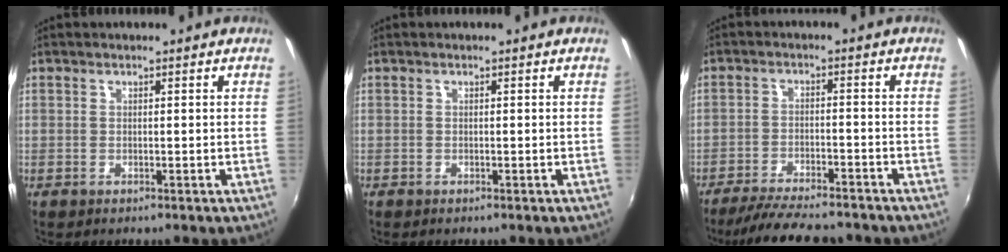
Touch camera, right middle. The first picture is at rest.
{"total": 0.0}
{"total": 12.9, "force": [-11.2, 2.6, 5.7], "torque": [-0.124, -0.017, -0.174]}